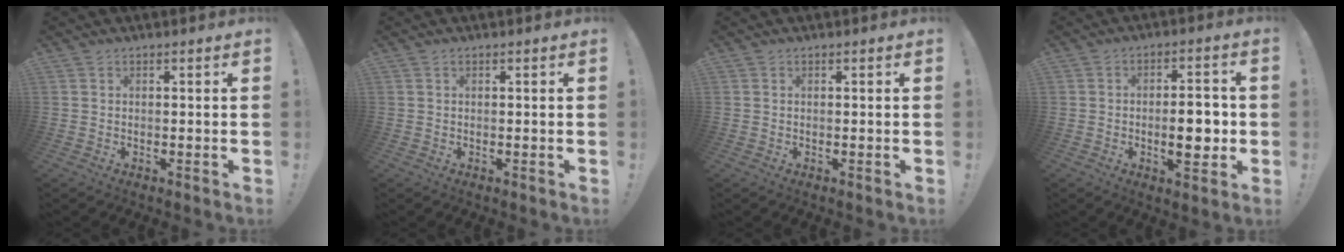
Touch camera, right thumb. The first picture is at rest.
{"total": 0.0}
{"total": 0.0}
{"total": 9.2, "force": [-1.3, 3.8, 8.2], "torque": [-0.108, 0.001, -0.026]}